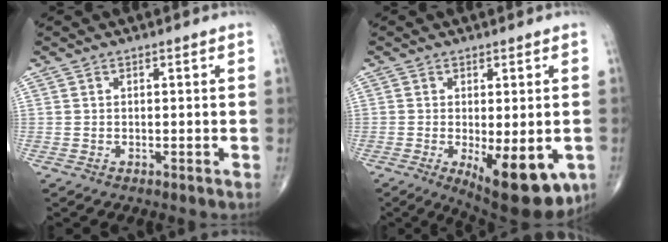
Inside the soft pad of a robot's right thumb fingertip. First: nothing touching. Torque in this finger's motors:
{"motor_torque": [0.53, 1.30, 0.21, -0.29, 0.08]}